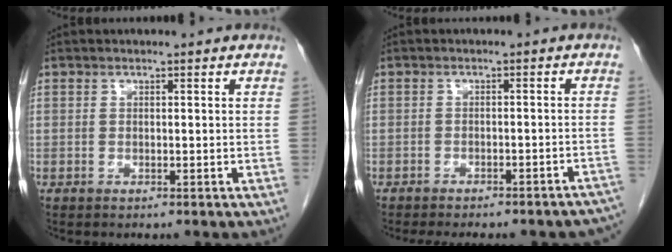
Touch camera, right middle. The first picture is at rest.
{"total": 15.7, "force": [-14.2, 3.4, 5.8], "torque": [-0.072, 0.007, -0.153]}